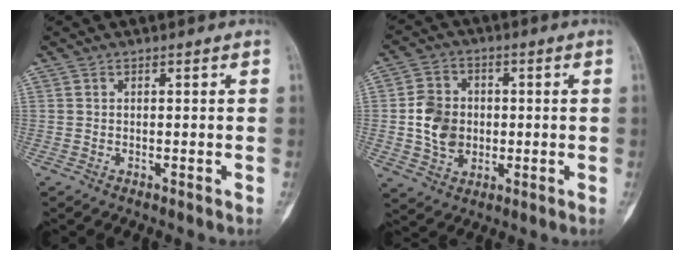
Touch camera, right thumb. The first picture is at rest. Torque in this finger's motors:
{"motor_torque": [-0.06, -0.05, -0.03, 0.04, 0.17]}